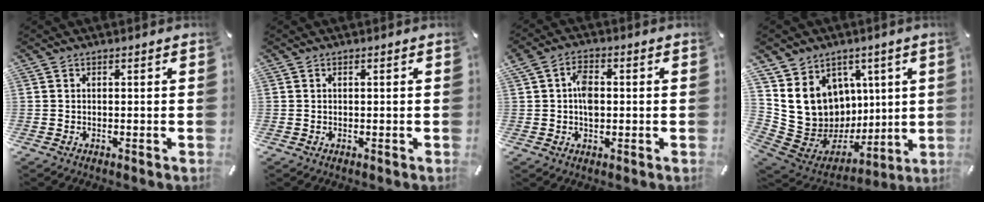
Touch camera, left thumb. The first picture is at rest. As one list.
[{"total": 0.0}, {"total": 5.6, "force": [0.3, 3.6, 4.2], "torque": [-0.066, 0.003, 0.002]}, {"total": 14.8, "force": [3.2, 13.5, 5.1], "torque": [-0.103, -0.049, 0.087]}]